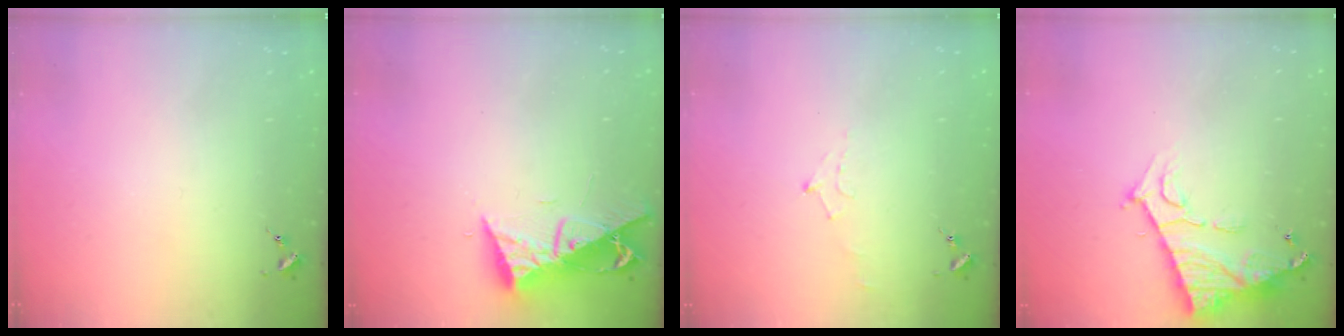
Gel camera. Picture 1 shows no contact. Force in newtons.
{"total": 9.7, "press": 9.7, "slide": 0.7}
{"total": 5.2, "press": 5.2, "slide": 0.6}
{"total": 11.7, "press": 11.6, "slide": 0.8}